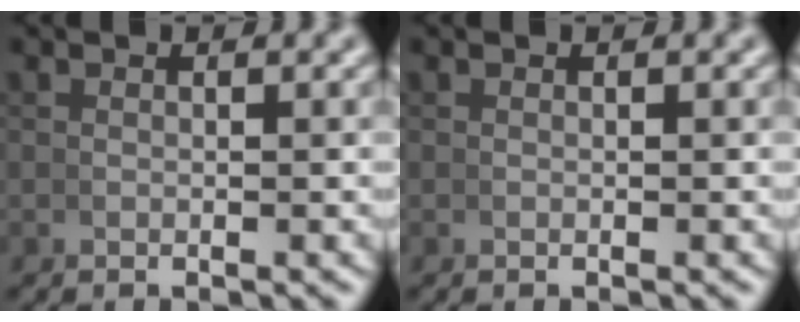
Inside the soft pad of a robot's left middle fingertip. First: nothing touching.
{"total": 0.8, "force": [0.1, -0.7, -0.2], "torque": [0.010, -0.002, 0.006]}